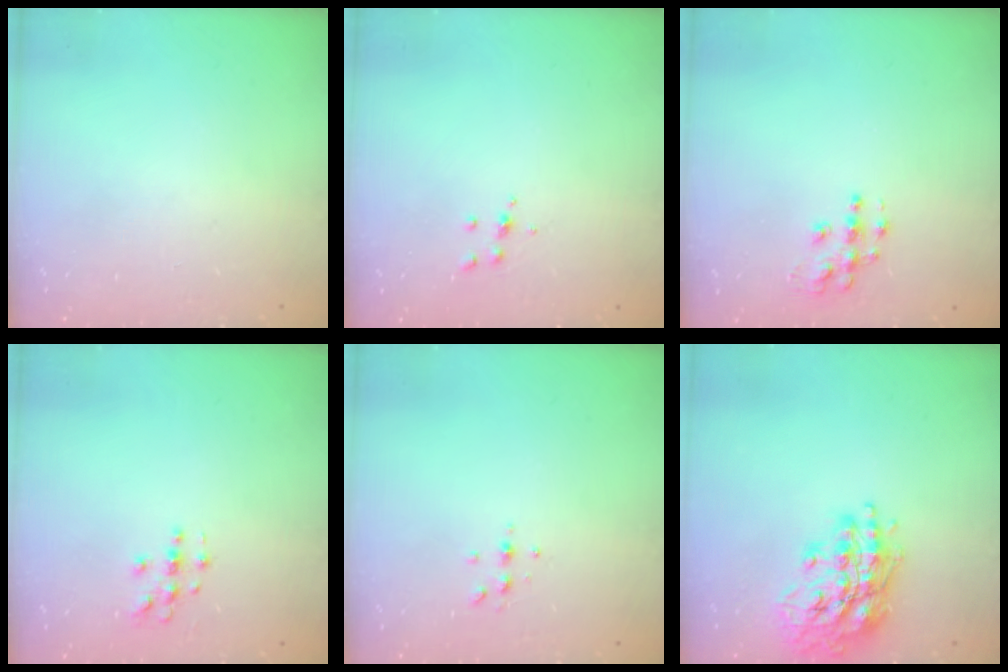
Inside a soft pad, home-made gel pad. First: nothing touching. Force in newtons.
{"total": 4.1, "press": 4.1, "slide": 0.6}
{"total": 7.1, "press": 7.1, "slide": 0.3}
{"total": 3.4, "press": 3.4, "slide": 0.2}
{"total": 4.4, "press": 4.3, "slide": 0.5}
{"total": 17.4, "press": 17.4, "slide": 1.4}